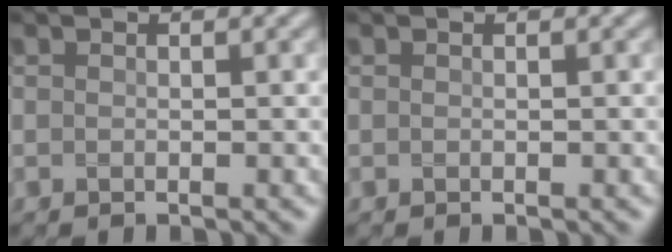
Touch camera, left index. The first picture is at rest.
{"total": 0.0}